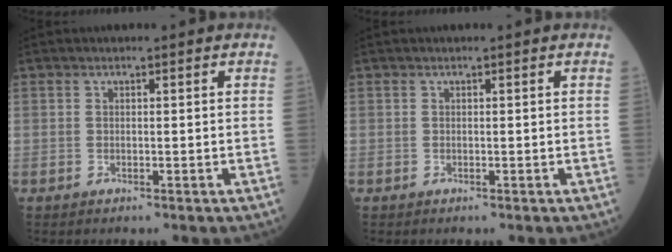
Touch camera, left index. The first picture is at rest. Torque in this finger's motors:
{"motor_torque": [-1.04, 1.10, -0.78, -0.21]}